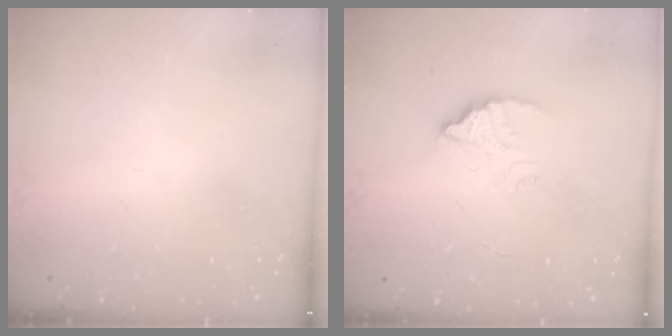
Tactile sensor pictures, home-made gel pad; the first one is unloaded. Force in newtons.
{"total": 2.9, "press": 2.9, "slide": 0.1}